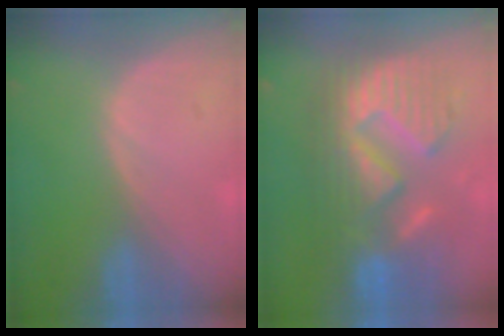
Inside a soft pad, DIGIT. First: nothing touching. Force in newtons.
{"total": 12.9, "press": 12.8, "slide": 1.3}